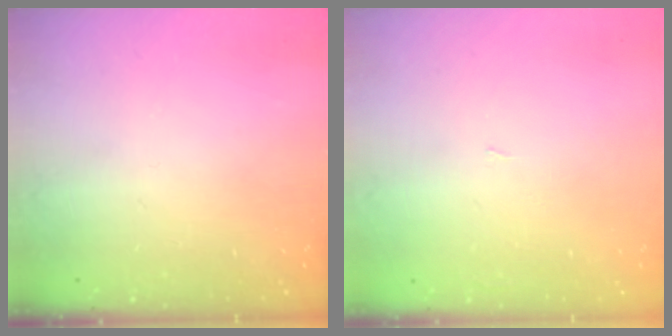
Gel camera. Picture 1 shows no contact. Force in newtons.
{"total": 0.9, "press": 0.9, "slide": 0.0}